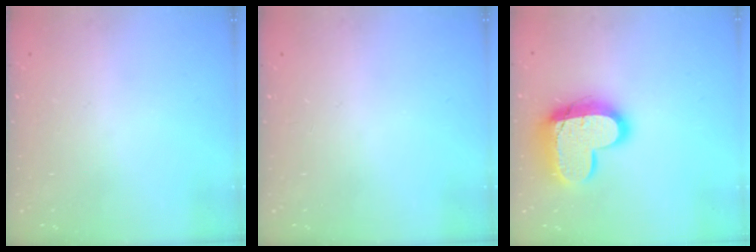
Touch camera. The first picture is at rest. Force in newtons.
{"total": 0.0}
{"total": 17.0, "press": 16.9, "slide": 1.1}